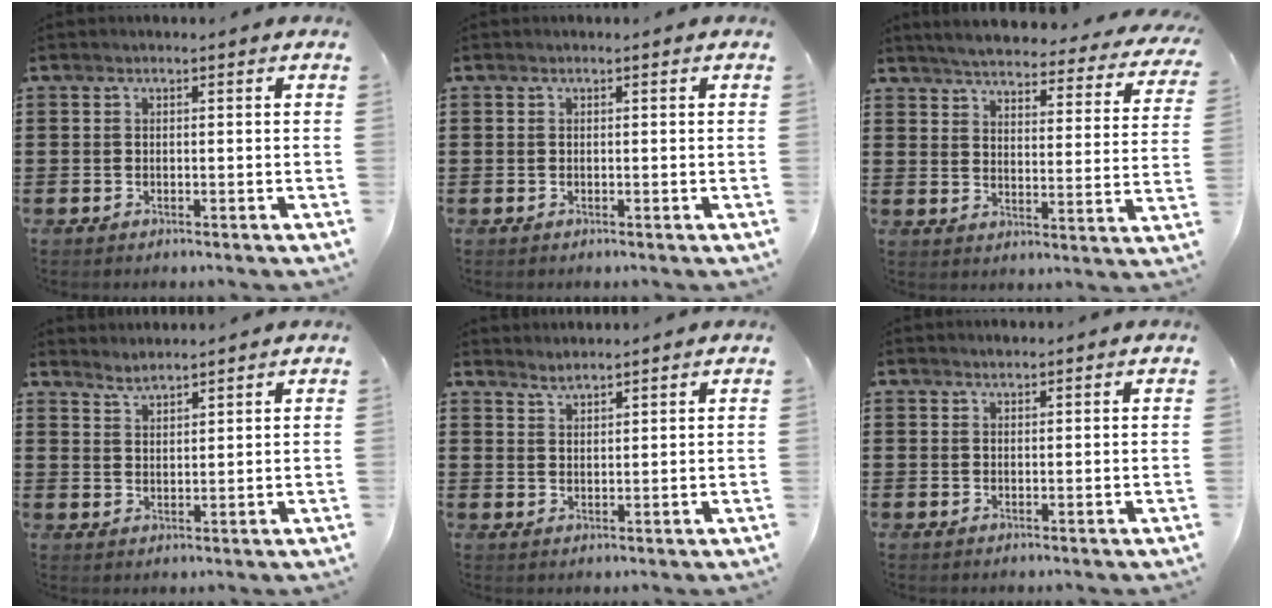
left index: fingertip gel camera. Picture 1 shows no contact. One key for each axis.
{"total": 0.0}
{"total": 4.6, "fx": 4.4, "fy": -0.1, "fz": 1.4, "tx": -0.050, "ty": -0.035, "tz": 0.071}
{"total": 2.6, "fx": 2.6, "fy": 0.1, "fz": 0.0, "tx": -0.006, "ty": -0.006, "tz": 0.050}
{"total": 2.1, "fx": 2.1, "fy": 0.1, "fz": 0.1, "tx": -0.007, "ty": 0.000, "tz": 0.042}
{"total": 0.9, "fx": 0.9, "fy": 0.2, "fz": 0.2, "tx": -0.004, "ty": 0.000, "tz": 0.018}